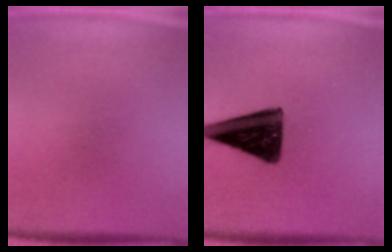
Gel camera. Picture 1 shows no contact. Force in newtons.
{"total": 14.3}